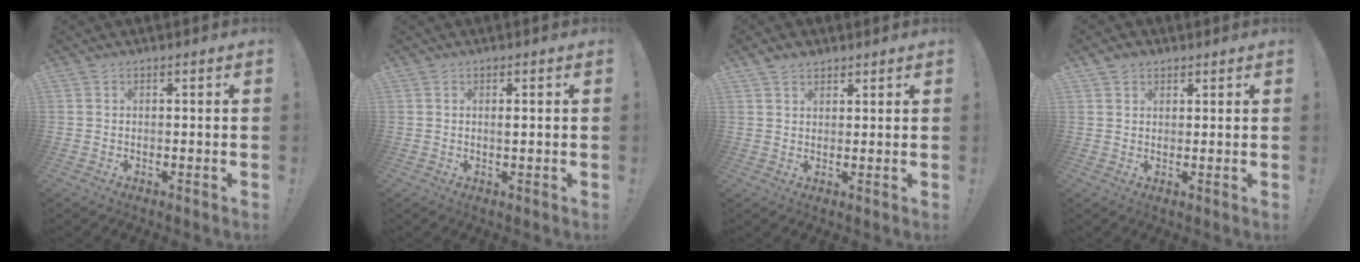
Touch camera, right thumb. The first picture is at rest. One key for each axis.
{"total": 1.0, "fx": 0.2, "fy": 0.1, "fz": 1.0, "tx": -0.016, "ty": -0.002, "tz": 0.001}
{"total": 3.2, "fx": 2.4, "fy": 1.9, "fz": 0.9, "tx": -0.014, "ty": -0.011, "tz": 0.044}
{"total": 2.6, "fx": 1.8, "fy": 1.8, "fz": 0.7, "tx": -0.009, "ty": -0.007, "tz": 0.031}